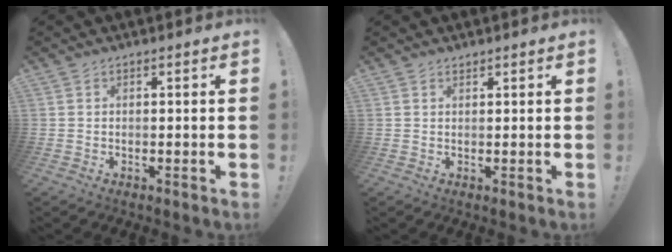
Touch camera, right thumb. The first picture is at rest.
{"total": 0.7, "force": [0.7, 0.2, 0.1], "torque": [0.000, -0.002, 0.013]}